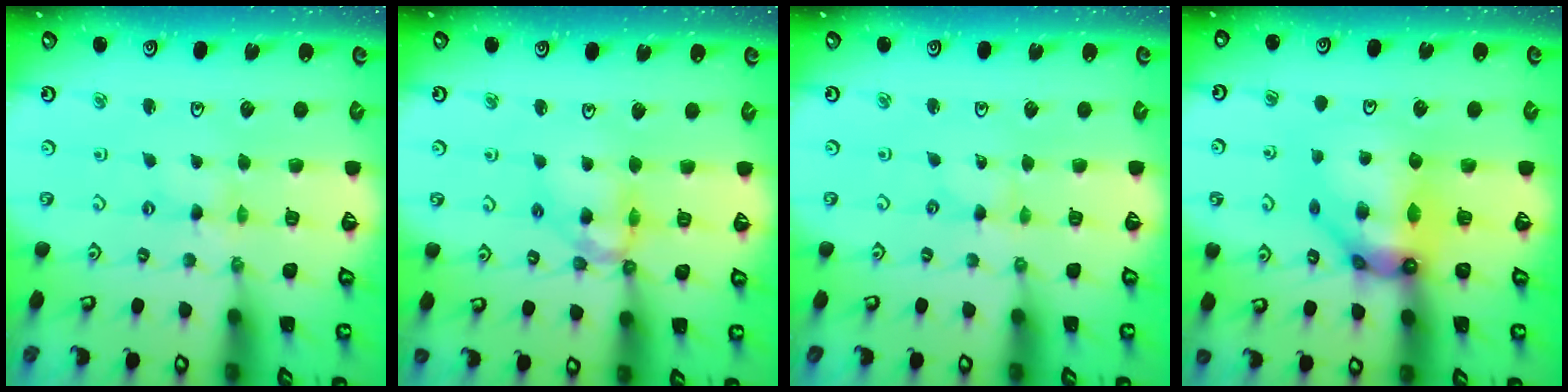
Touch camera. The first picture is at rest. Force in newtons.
{"total": 11.2, "press": 11.2, "slide": 0.9}
{"total": 0.0}
{"total": 13.1, "press": 13.0, "slide": 1.6}